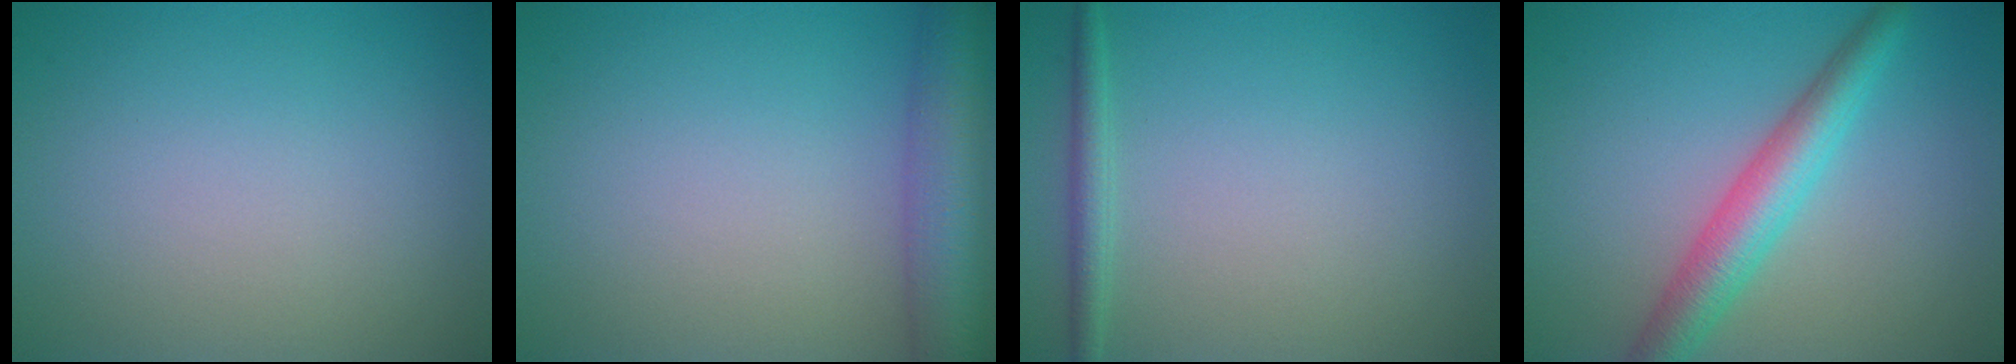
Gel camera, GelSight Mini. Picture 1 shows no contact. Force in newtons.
{"total": 6.9, "press": 6.9, "slide": 0.2}
{"total": 1.6, "press": 1.6, "slide": 0.1}
{"total": 4.6, "press": 4.6, "slide": 0.2}